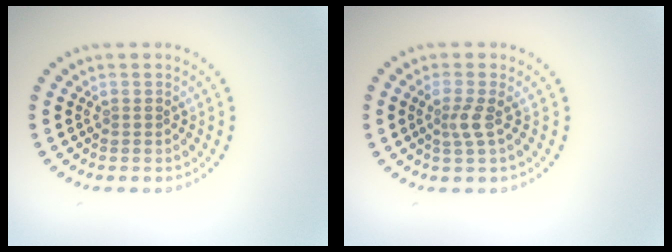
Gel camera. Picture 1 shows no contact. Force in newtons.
{"total": 1.9, "press": 1.4, "slide": 1.3}